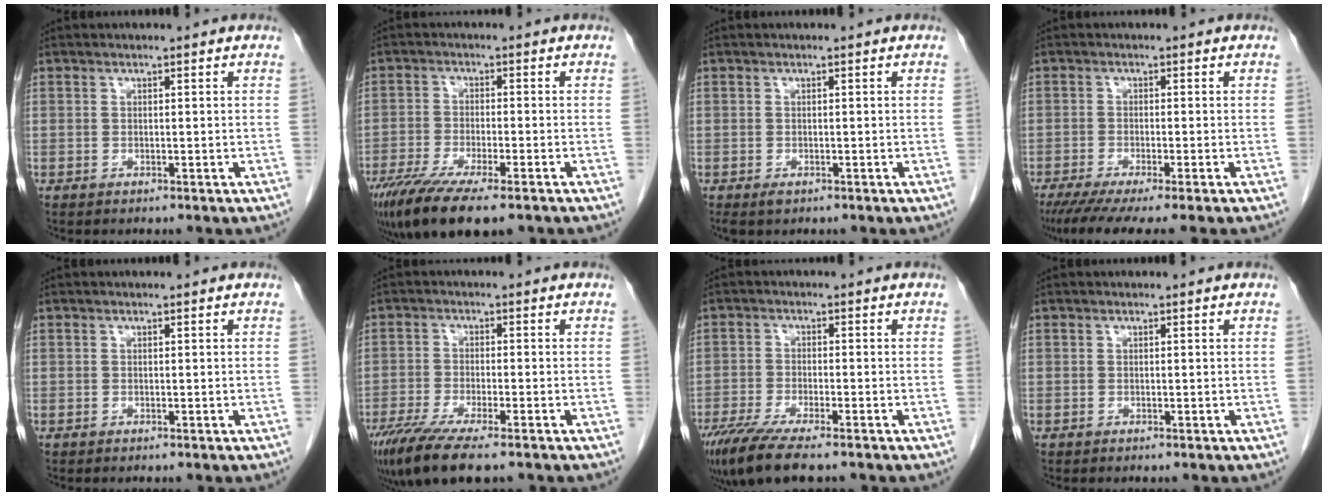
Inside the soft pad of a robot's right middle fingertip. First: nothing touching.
{"total": 12.7, "force": [-9.1, 2.4, 8.6], "torque": [-0.148, -0.029, -0.148]}
{"total": 1.2, "force": [-0.6, 0.6, 0.8], "torque": [-0.013, -0.001, -0.004]}
{"total": 8.6, "force": [-7.0, -0.4, 5.1], "torque": [-0.064, -0.024, -0.109]}
{"total": 0.0}
{"total": 10.4, "force": [-7.6, 1.6, 6.9], "torque": [-0.119, -0.023, -0.127]}
{"total": 10.1, "force": [-7.7, 1.5, 6.4], "torque": [-0.108, -0.023, -0.129]}
{"total": 0.0}